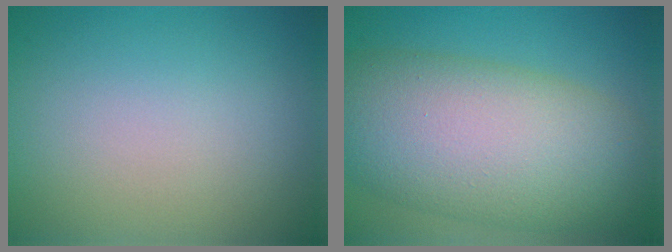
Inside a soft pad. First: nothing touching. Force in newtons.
{"total": 12.1, "press": 12.1, "slide": 0.5}